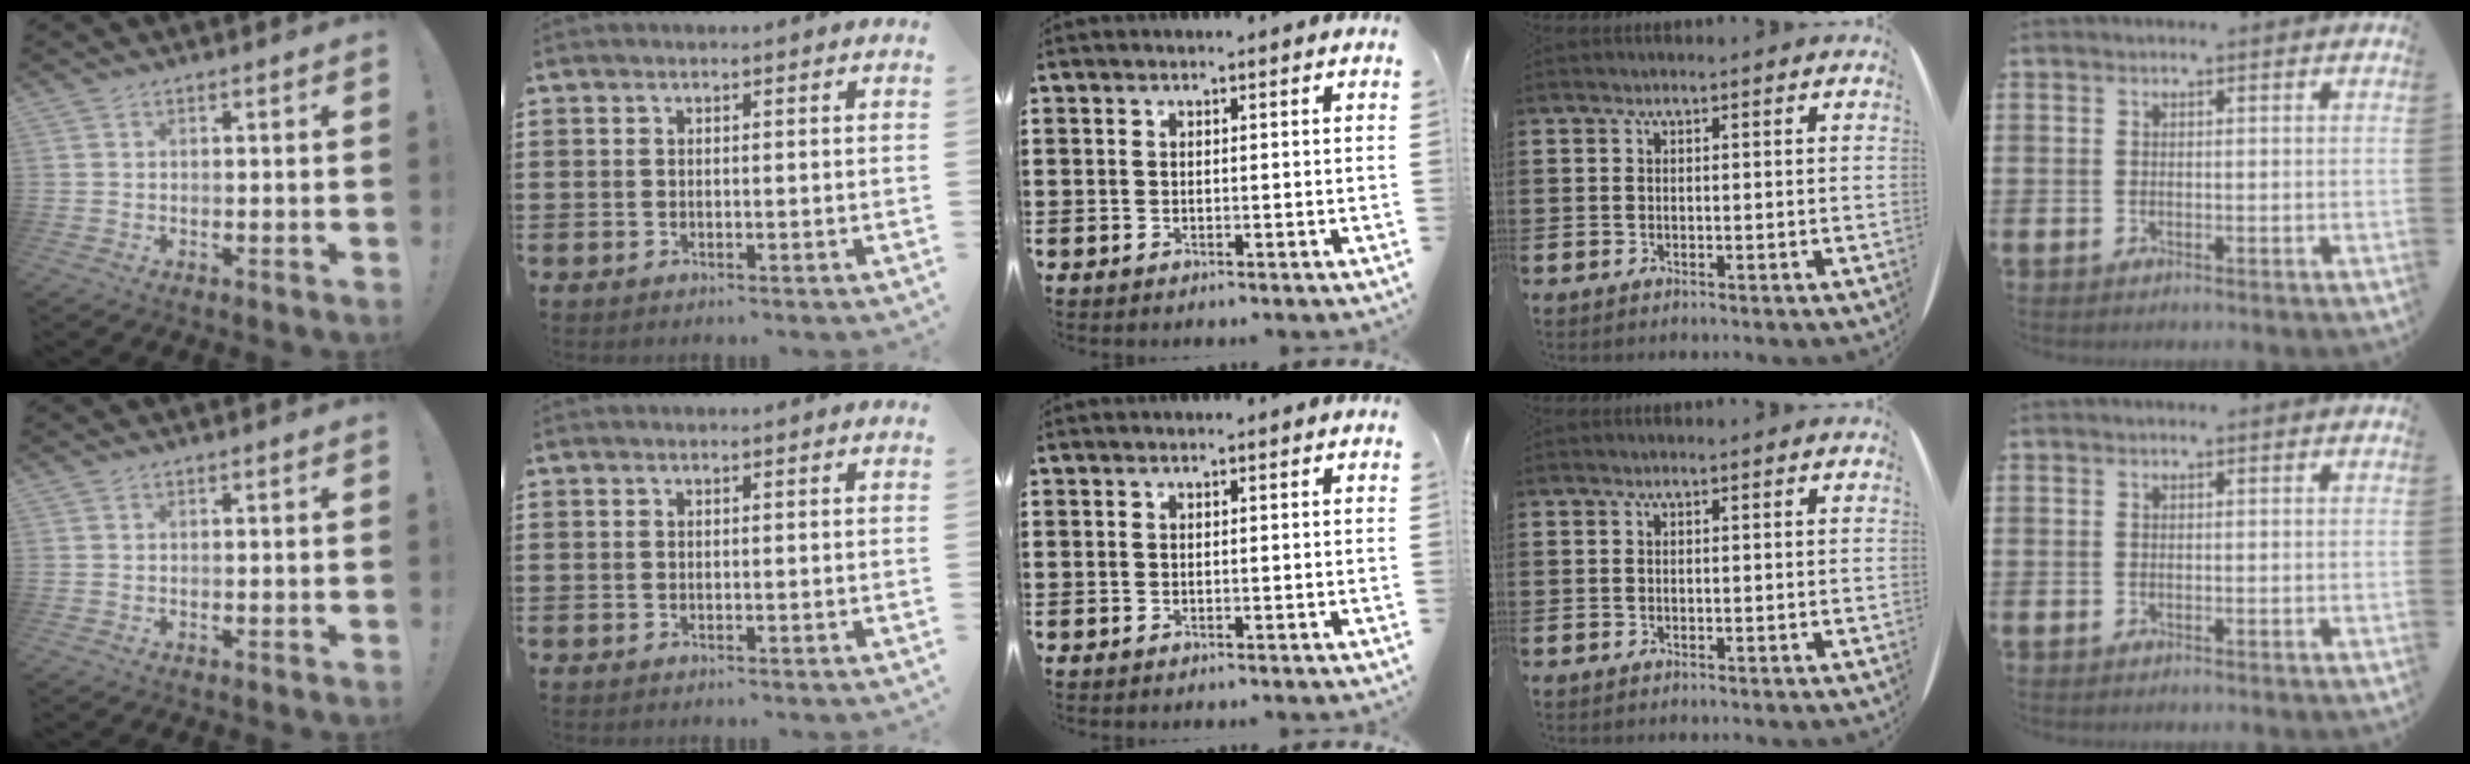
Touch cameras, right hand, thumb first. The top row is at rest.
{}